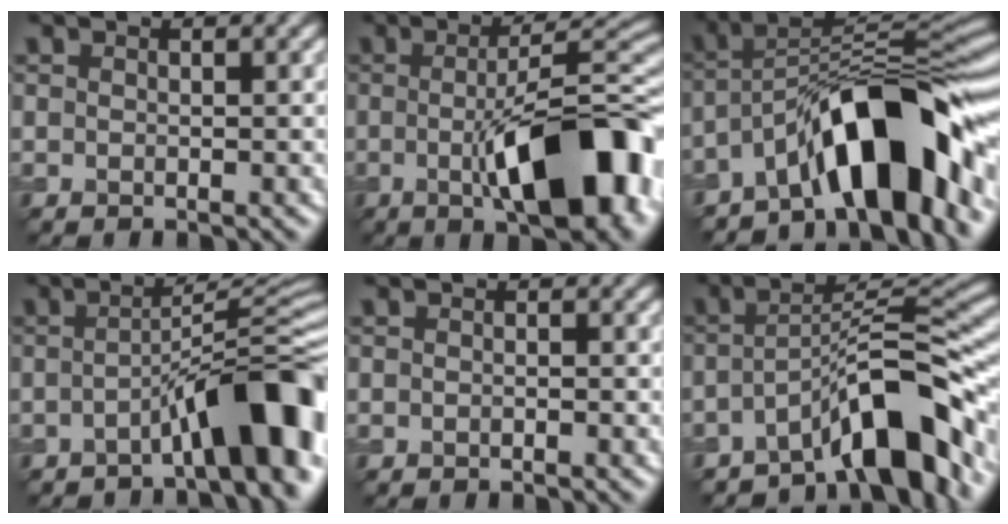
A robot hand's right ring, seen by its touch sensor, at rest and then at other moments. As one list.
[{"total": 12.0, "force": [-2.4, 3.8, 11.2], "torque": [-0.158, 0.001, -0.030]}, {"total": 12.1, "force": [-6.1, 3.9, 9.7], "torque": [-0.123, 0.031, -0.103]}, {"total": 9.1, "force": [-3.5, 1.8, 8.2], "torque": [-0.099, 0.028, -0.051]}, {"total": 0.0}, {"total": 8.8, "force": [-5.5, 2.0, 6.6], "torque": [-0.090, 0.023, -0.090]}]